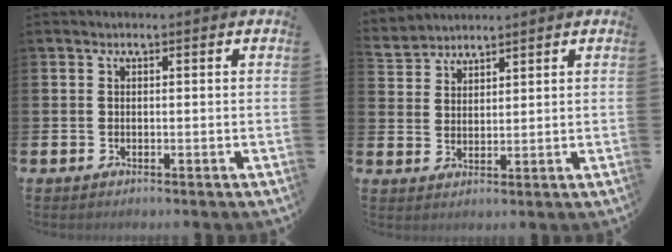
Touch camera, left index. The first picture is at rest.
{"total": 3.3, "force": [3.2, 0.7, -0.5], "torque": [-0.006, -0.012, 0.063]}